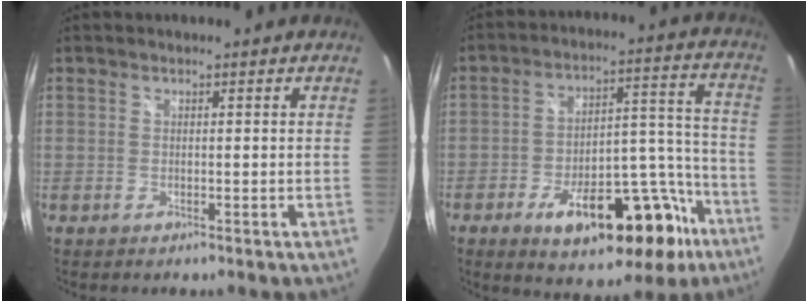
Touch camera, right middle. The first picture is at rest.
{"total": 20.2, "force": [-11.6, 8.6, 14.2], "torque": [-0.214, 0.020, -0.154]}